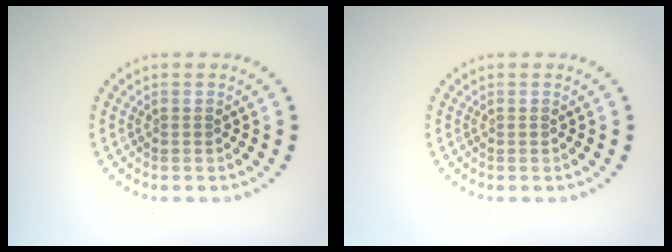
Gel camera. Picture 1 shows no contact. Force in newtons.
{"total": 0.0}